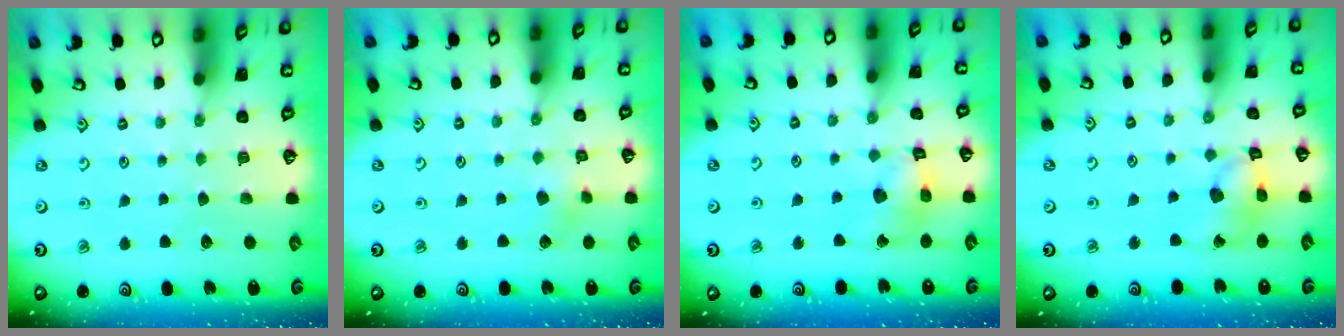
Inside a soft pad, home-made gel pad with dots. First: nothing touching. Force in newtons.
{"total": 3.4, "press": 3.3, "slide": 0.9}
{"total": 10.1, "press": 10.0, "slide": 1.2}
{"total": 11.1, "press": 11.0, "slide": 1.3}